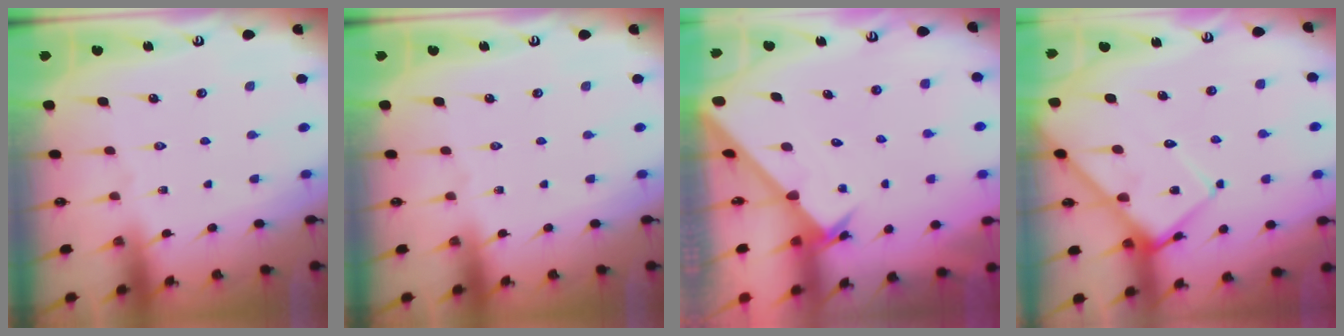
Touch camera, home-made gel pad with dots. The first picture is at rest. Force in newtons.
{"total": 0.0}
{"total": 2.5, "press": 2.5, "slide": 0.2}
{"total": 12.1, "press": 12.1, "slide": 1.1}